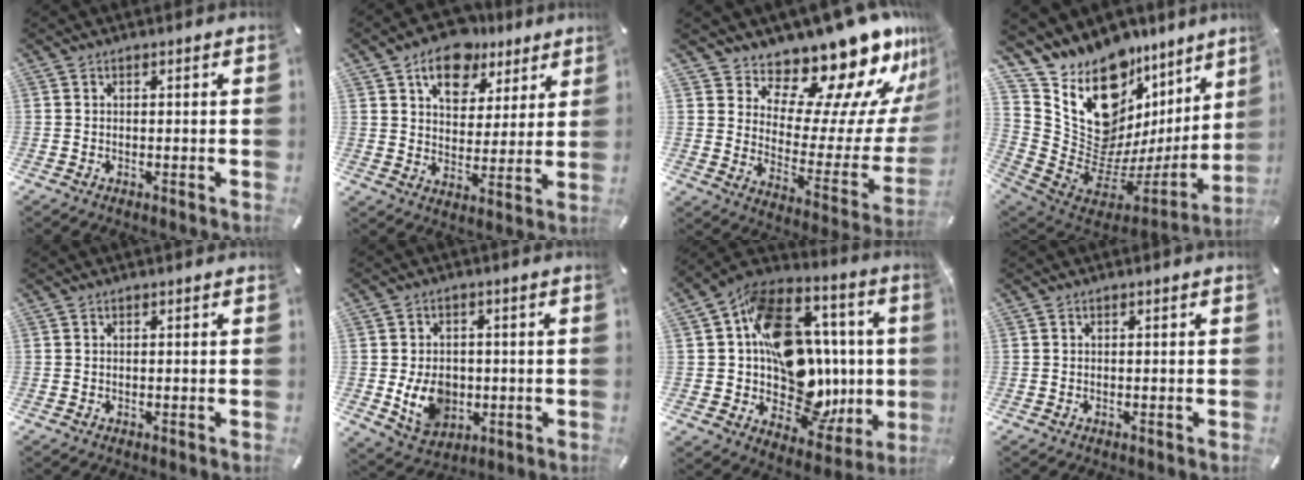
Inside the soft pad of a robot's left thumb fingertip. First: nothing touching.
{"total": 11.5, "force": [7.5, 7.6, 4.3], "torque": [-0.060, -0.047, 0.133]}
{"total": 20.5, "force": [17.4, 7.0, 8.3], "torque": [-0.114, -0.155, 0.287]}
{"total": 16.2, "force": [8.6, 11.6, 7.2], "torque": [-0.127, -0.119, 0.168]}
{"total": 0.0}
{"total": 9.8, "force": [-1.2, 8.1, 5.5], "torque": [-0.098, 0.005, -0.020]}
{"total": 21.8, "force": [0.6, 15.9, 15.0], "torque": [-0.233, -0.036, 0.029]}
{"total": 0.0}